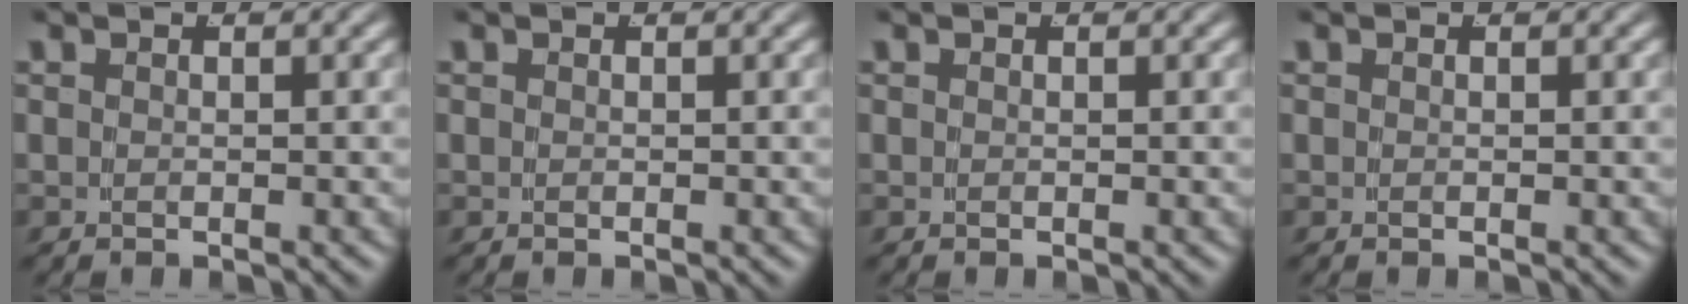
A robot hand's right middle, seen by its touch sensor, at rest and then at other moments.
{"total": 0.0}
{"total": 0.0}
{"total": 0.0}